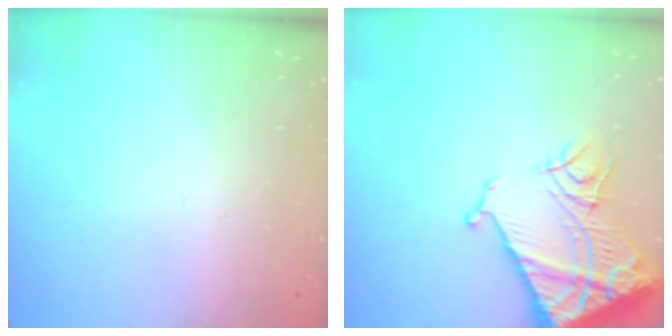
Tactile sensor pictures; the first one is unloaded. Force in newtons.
{"total": 18.4, "press": 18.3, "slide": 2.2}